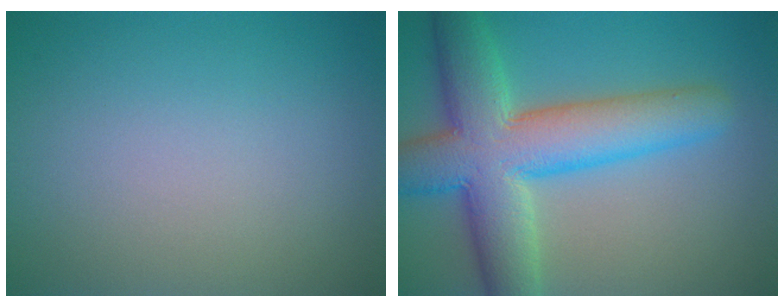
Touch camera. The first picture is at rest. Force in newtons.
{"total": 10.5, "press": 10.5, "slide": 0.5}